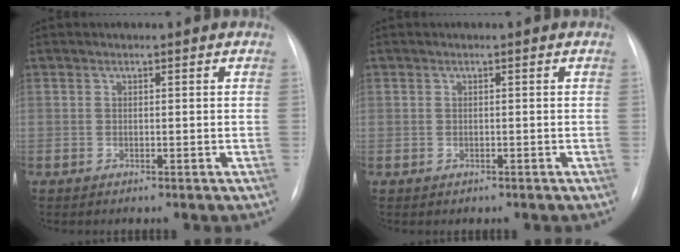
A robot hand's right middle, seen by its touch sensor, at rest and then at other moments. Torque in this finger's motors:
{"motor_torque": [-1.28, 0.48, -0.40, -0.10]}